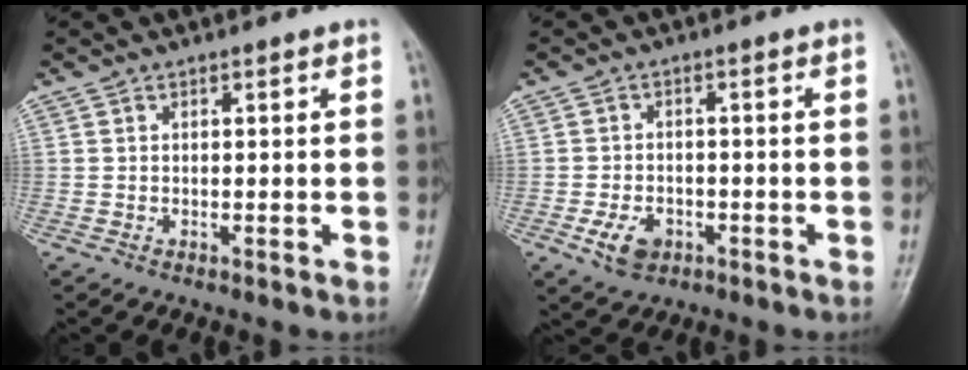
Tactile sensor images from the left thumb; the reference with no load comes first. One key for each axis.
{"total": 5.1, "fx": -2.1, "fy": 3.5, "fz": 3.0, "tx": -0.051, "ty": 0.006, "tz": -0.033}